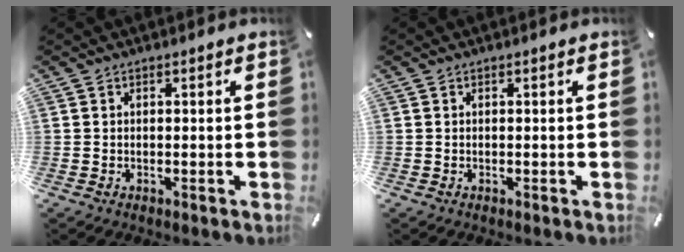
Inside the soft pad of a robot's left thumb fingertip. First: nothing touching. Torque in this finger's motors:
{"motor_torque": [-0.05, -0.05, -0.01, 0.01, 0.00]}